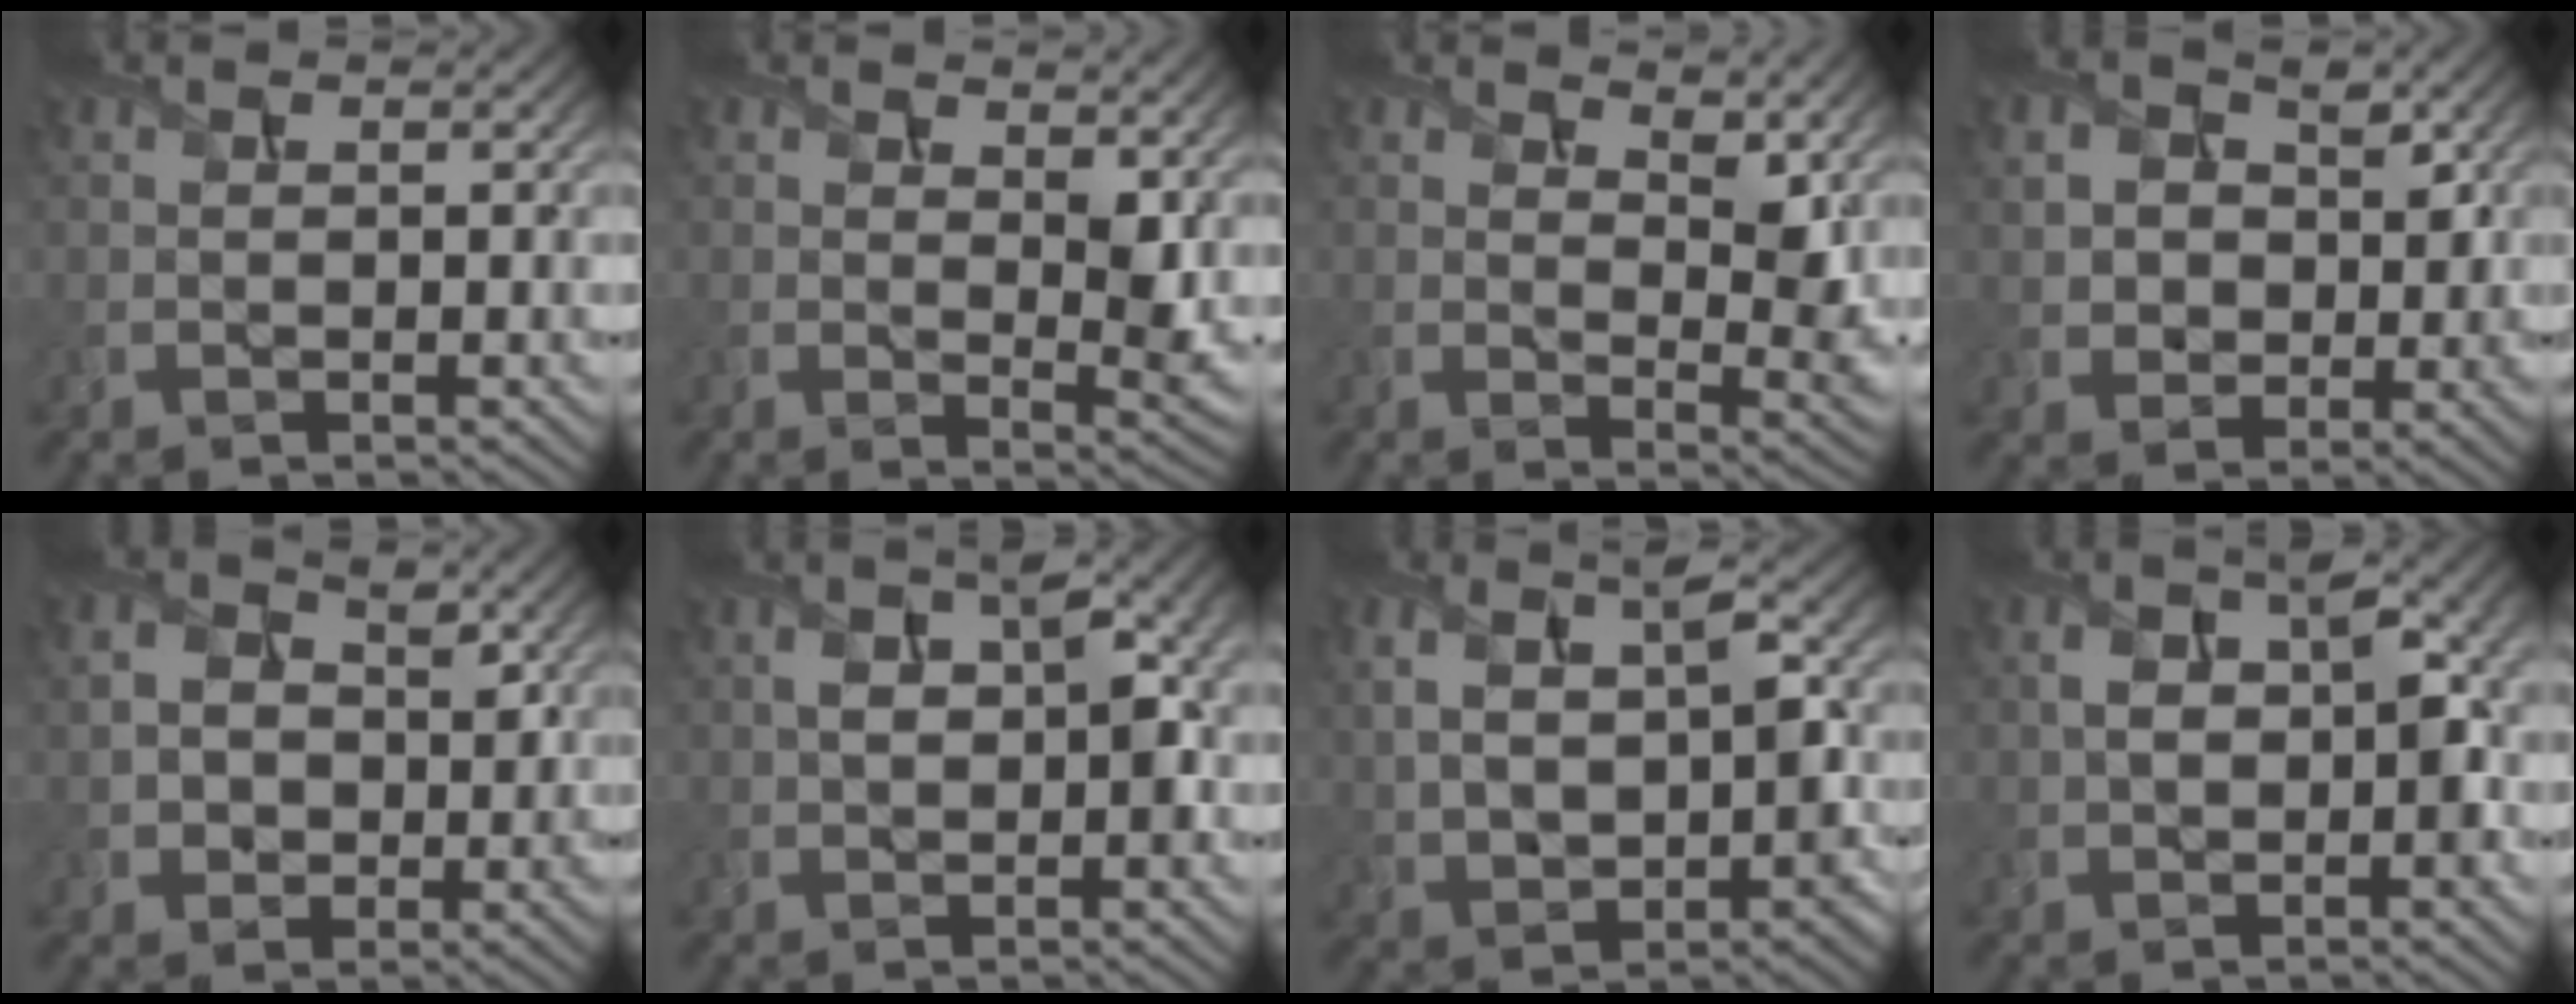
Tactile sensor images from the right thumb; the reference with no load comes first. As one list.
[{"total": 5.6, "force": [2.6, 2.7, 4.2], "torque": [-0.069, -0.010, 0.043]}, {"total": 7.4, "force": [4.9, 3.2, 4.5], "torque": [-0.078, -0.010, 0.076]}, {"total": 5.2, "force": [1.5, 4.4, 2.1], "torque": [-0.070, 0.001, 0.024]}, {"total": 5.2, "force": [0.4, 4.6, 2.4], "torque": [-0.046, 0.008, -0.007]}, {"total": 5.8, "force": [0.7, 2.9, 4.9], "torque": [-0.077, 0.007, 0.011]}, {"total": 10.2, "force": [0.5, 5.9, 8.3], "torque": [-0.154, -0.002, 0.012]}, {"total": 6.3, "force": [0.3, 3.5, 5.2], "torque": [-0.085, 0.003, 0.004]}]